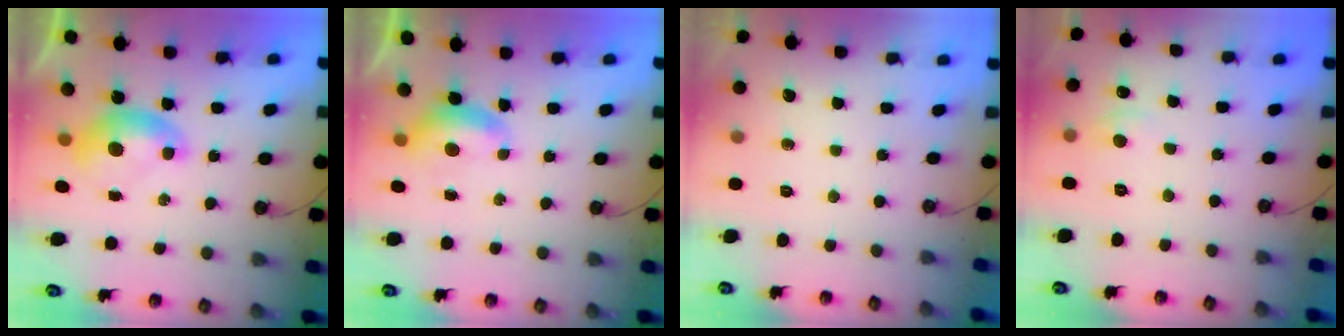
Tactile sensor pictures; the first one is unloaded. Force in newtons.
{"total": 1.4, "press": 1.3, "slide": 0.4}
{"total": 0.0}
{"total": 0.8, "press": 0.5, "slide": 0.6}